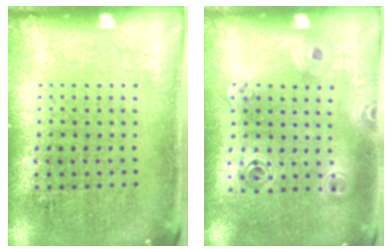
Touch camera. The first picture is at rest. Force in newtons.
{"total": 1.2, "press": 1.2, "slide": 0.3}